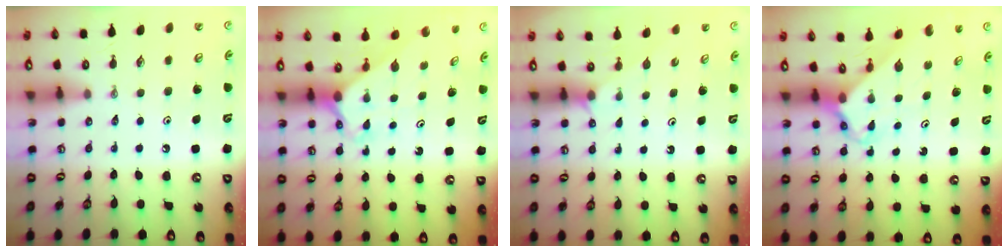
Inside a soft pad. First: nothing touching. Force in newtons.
{"total": 2.3, "press": 2.3, "slide": 0.2}
{"total": 1.3, "press": 1.3, "slide": 0.3}
{"total": 2.5, "press": 2.5, "slide": 0.1}